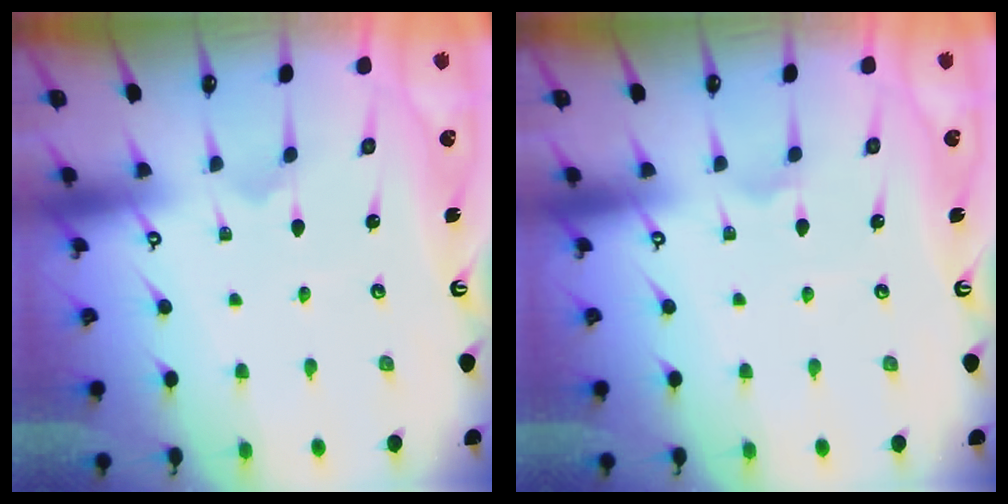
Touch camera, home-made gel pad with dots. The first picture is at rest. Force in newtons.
{"total": 0.7, "press": 0.7, "slide": 0.1}